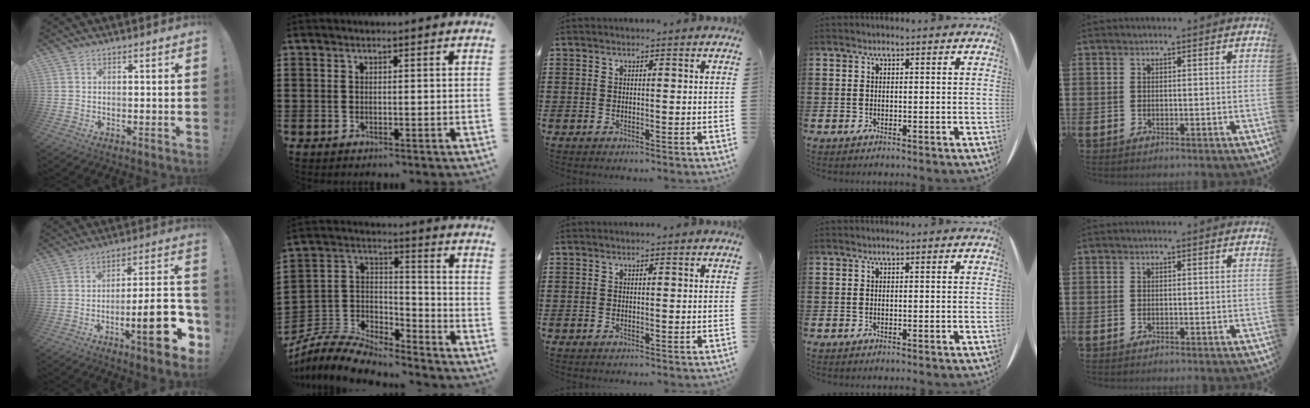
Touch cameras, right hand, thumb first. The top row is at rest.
{"thumb": {"total": 18.6, "force": [-6.8, 4.5, 16.7], "torque": [-0.228, 0.029, -0.098]}, "index": {"total": 7.7, "force": [-7.2, 1.6, 1.9], "torque": [-0.055, 0.001, -0.149]}}